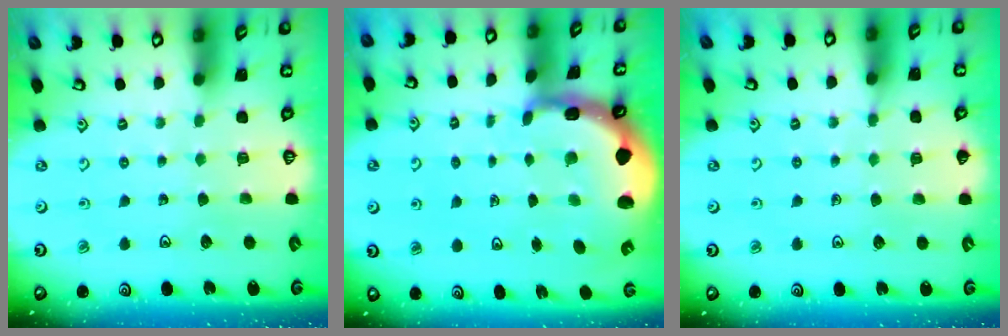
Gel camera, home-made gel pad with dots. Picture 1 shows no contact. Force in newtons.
{"total": 3.8, "press": 3.6, "slide": 1.0}
{"total": 3.9, "press": 3.8, "slide": 0.6}